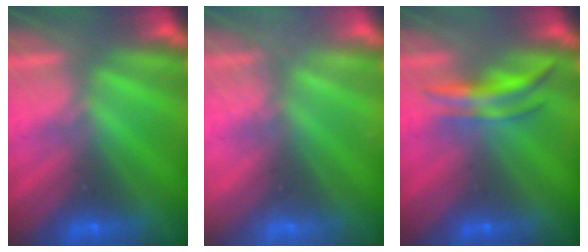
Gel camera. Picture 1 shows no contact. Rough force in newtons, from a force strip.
{"total": 2.4}
{"total": 4.0}